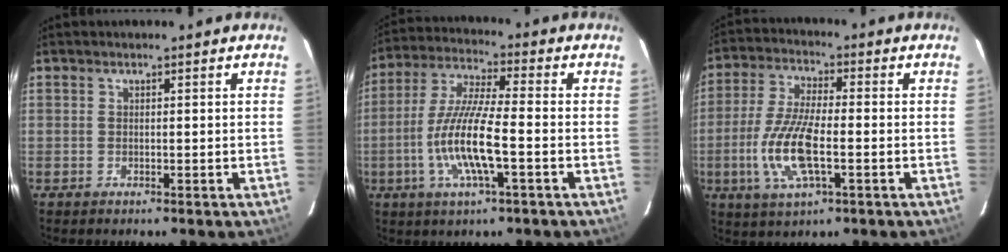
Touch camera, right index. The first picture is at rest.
{"total": 12.4, "force": [-3.6, 1.7, 11.7], "torque": [-0.244, -0.004, -0.070]}
{"total": 11.9, "force": [-3.0, 3.7, 10.9], "torque": [-0.232, -0.004, -0.060]}